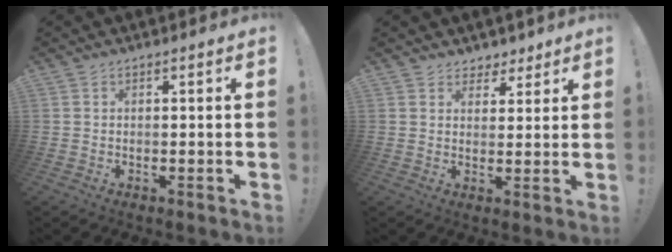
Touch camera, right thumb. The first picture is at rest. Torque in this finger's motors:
{"motor_torque": [-0.26, -0.25, -0.12, 0.20, 0.06]}